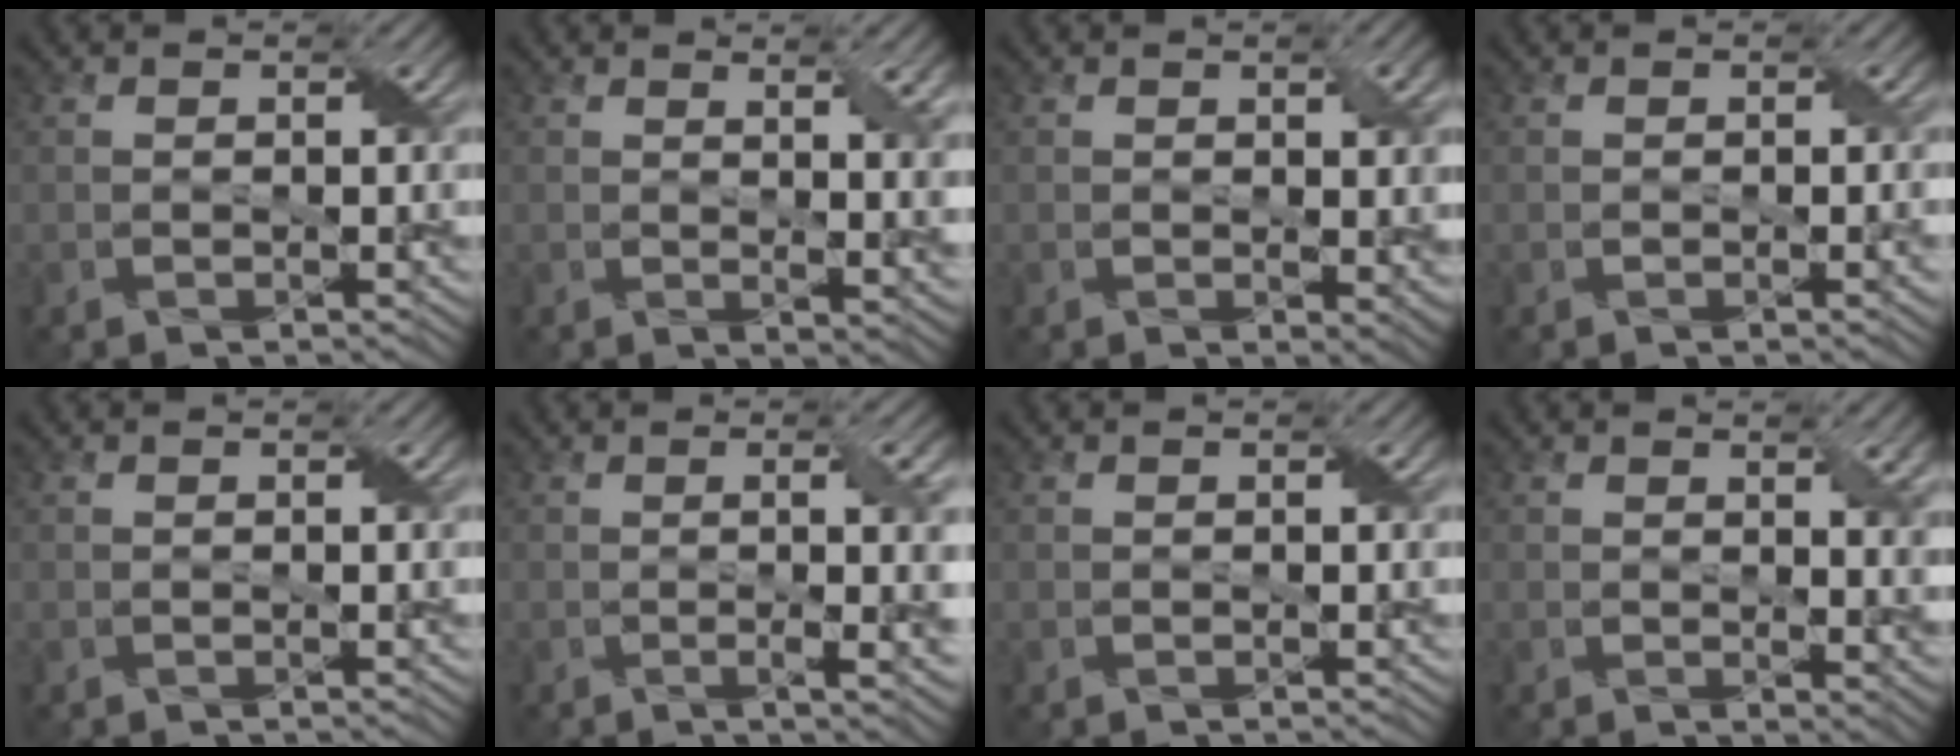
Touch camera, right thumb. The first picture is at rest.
{"total": 5.1, "force": [2.0, 1.5, 4.5], "torque": [-0.063, -0.004, 0.038]}
{"total": 3.4, "force": [0.9, 1.5, 2.9], "torque": [-0.039, -0.003, 0.019]}
{"total": 1.0, "force": [-0.2, 0.2, 1.0], "torque": [-0.015, -0.001, -0.002]}
{"total": 0.0}
{"total": 6.6, "force": [-0.1, 1.5, 6.5], "torque": [-0.088, 0.002, 0.001]}
{"total": 0.0}
{"total": 3.7, "force": [1.5, 1.3, 3.1], "torque": [-0.046, -0.008, 0.030]}